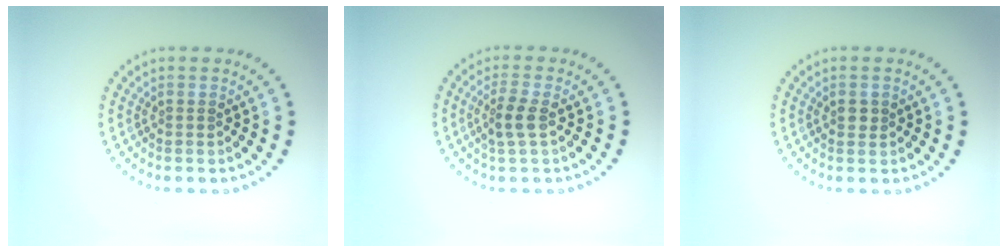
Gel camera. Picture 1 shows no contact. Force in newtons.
{"total": 2.1, "press": 1.9, "slide": 0.7}
{"total": 1.0, "press": 1.0, "slide": 0.3}